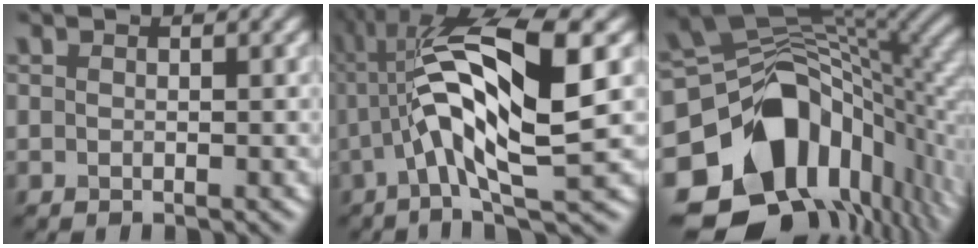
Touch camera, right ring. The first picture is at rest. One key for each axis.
{"total": 12.3, "fx": 1.0, "fy": 3.2, "fz": 11.8, "tx": -0.215, "ty": 0.014, "tz": 0.017}
{"total": 17.6, "fx": -6.6, "fy": 11.9, "fz": 11.2, "tx": -0.188, "ty": -0.014, "tz": -0.088}